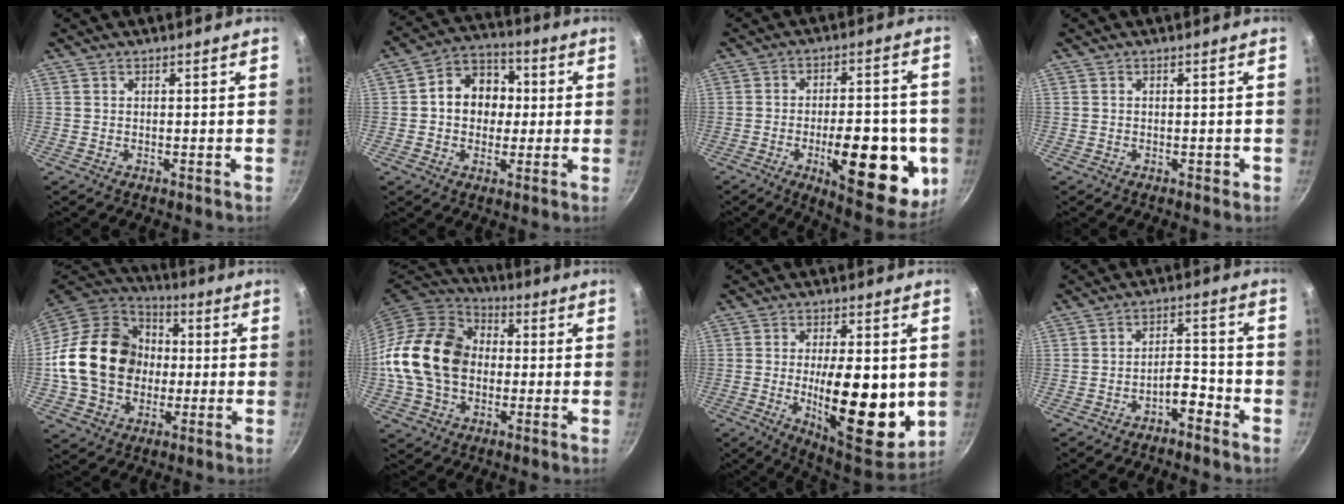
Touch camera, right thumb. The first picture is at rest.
{"total": 11.2, "force": [0.8, 9.1, 6.4], "torque": [-0.055, 0.021, -0.005]}
{"total": 20.8, "force": [-5.3, 8.8, 18.1], "torque": [-0.197, 0.007, -0.066]}
{"total": 0.9, "force": [-0.4, 0.6, 0.5], "torque": [-0.004, 0.004, -0.004]}
{"total": 21.5, "force": [-0.3, 17.2, 13.0], "torque": [-0.204, 0.035, -0.006]}
{"total": 18.7, "force": [-0.3, 14.2, 12.2], "torque": [-0.202, 0.031, -0.016]}
{"total": 18.8, "force": [-1.5, 7.3, 17.3], "torque": [-0.239, -0.021, -0.016]}
{"total": 4.6, "force": [-3.2, 2.0, 2.8], "torque": [-0.028, 0.043, -0.049]}